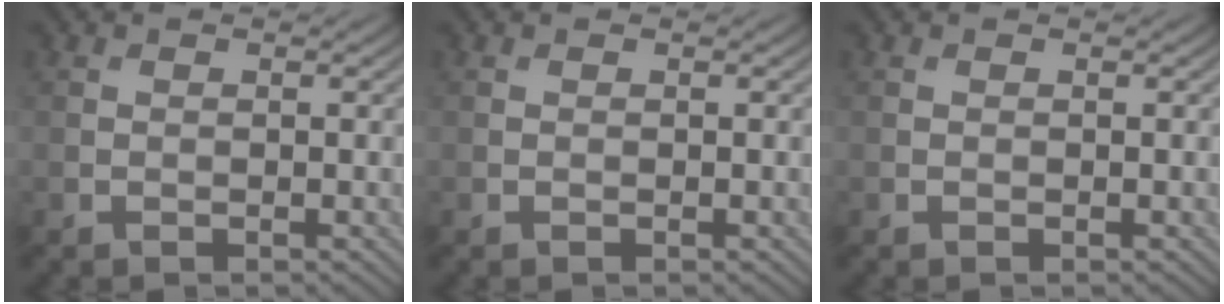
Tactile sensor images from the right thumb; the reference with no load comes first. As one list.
[{"total": 0.0}, {"total": 0.0}]